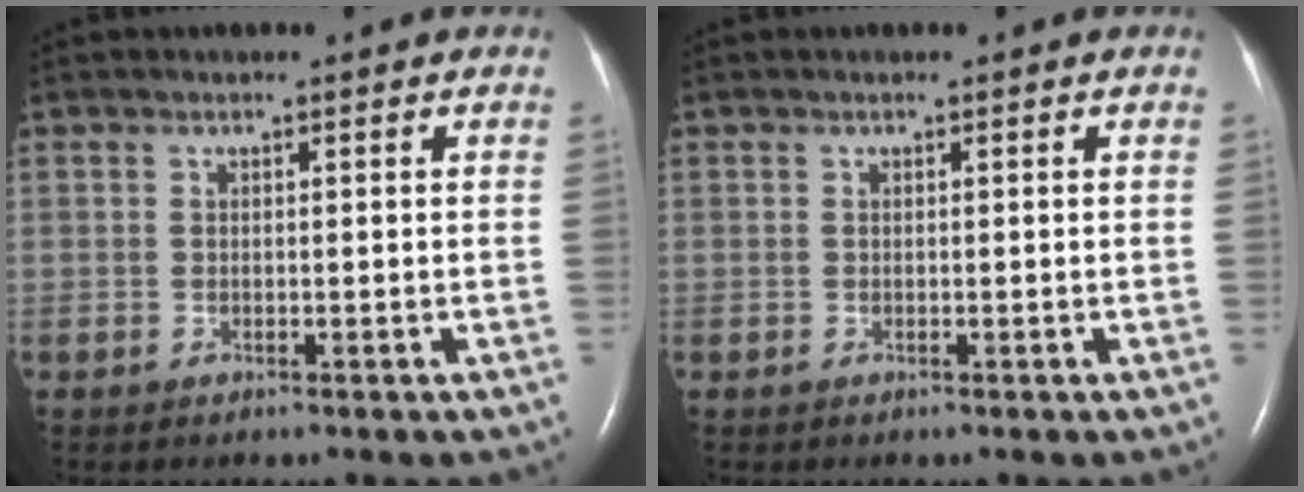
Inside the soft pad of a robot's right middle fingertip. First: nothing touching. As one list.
[{"total": 0.0}]